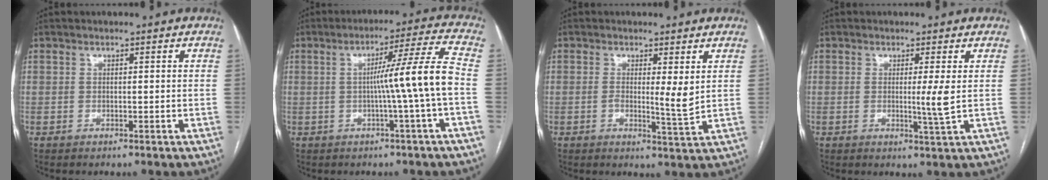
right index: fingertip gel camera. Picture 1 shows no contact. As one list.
[{"total": 9.2, "force": [-1.3, -2.2, 8.8], "torque": [-0.134, 0.013, -0.015]}, {"total": 3.7, "force": [0.6, 0.2, 3.6], "torque": [-0.055, -0.009, 0.011]}, {"total": 3.2, "force": [0.2, -0.8, 3.1], "torque": [-0.054, -0.010, 0.003]}]